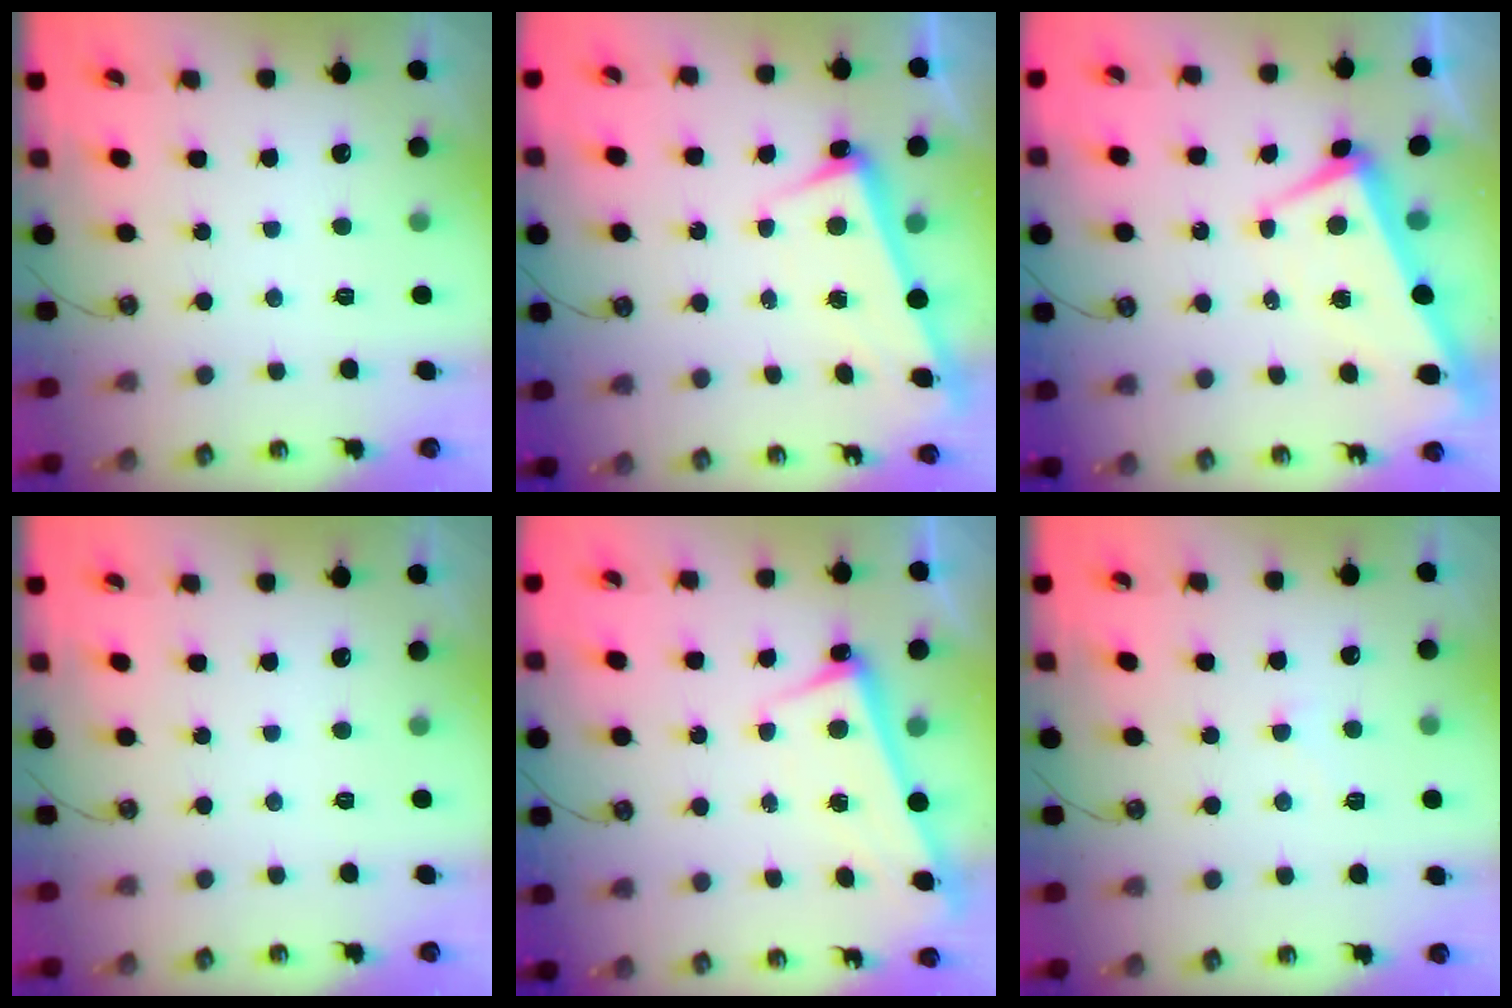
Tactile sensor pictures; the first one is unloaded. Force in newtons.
{"total": 2.5, "press": 2.2, "slide": 1.1}
{"total": 1.1, "press": 0.6, "slide": 0.9}
{"total": 0.0}
{"total": 2.5, "press": 2.5, "slide": 0.7}
{"total": 5.3, "press": 5.3, "slide": 0.4}